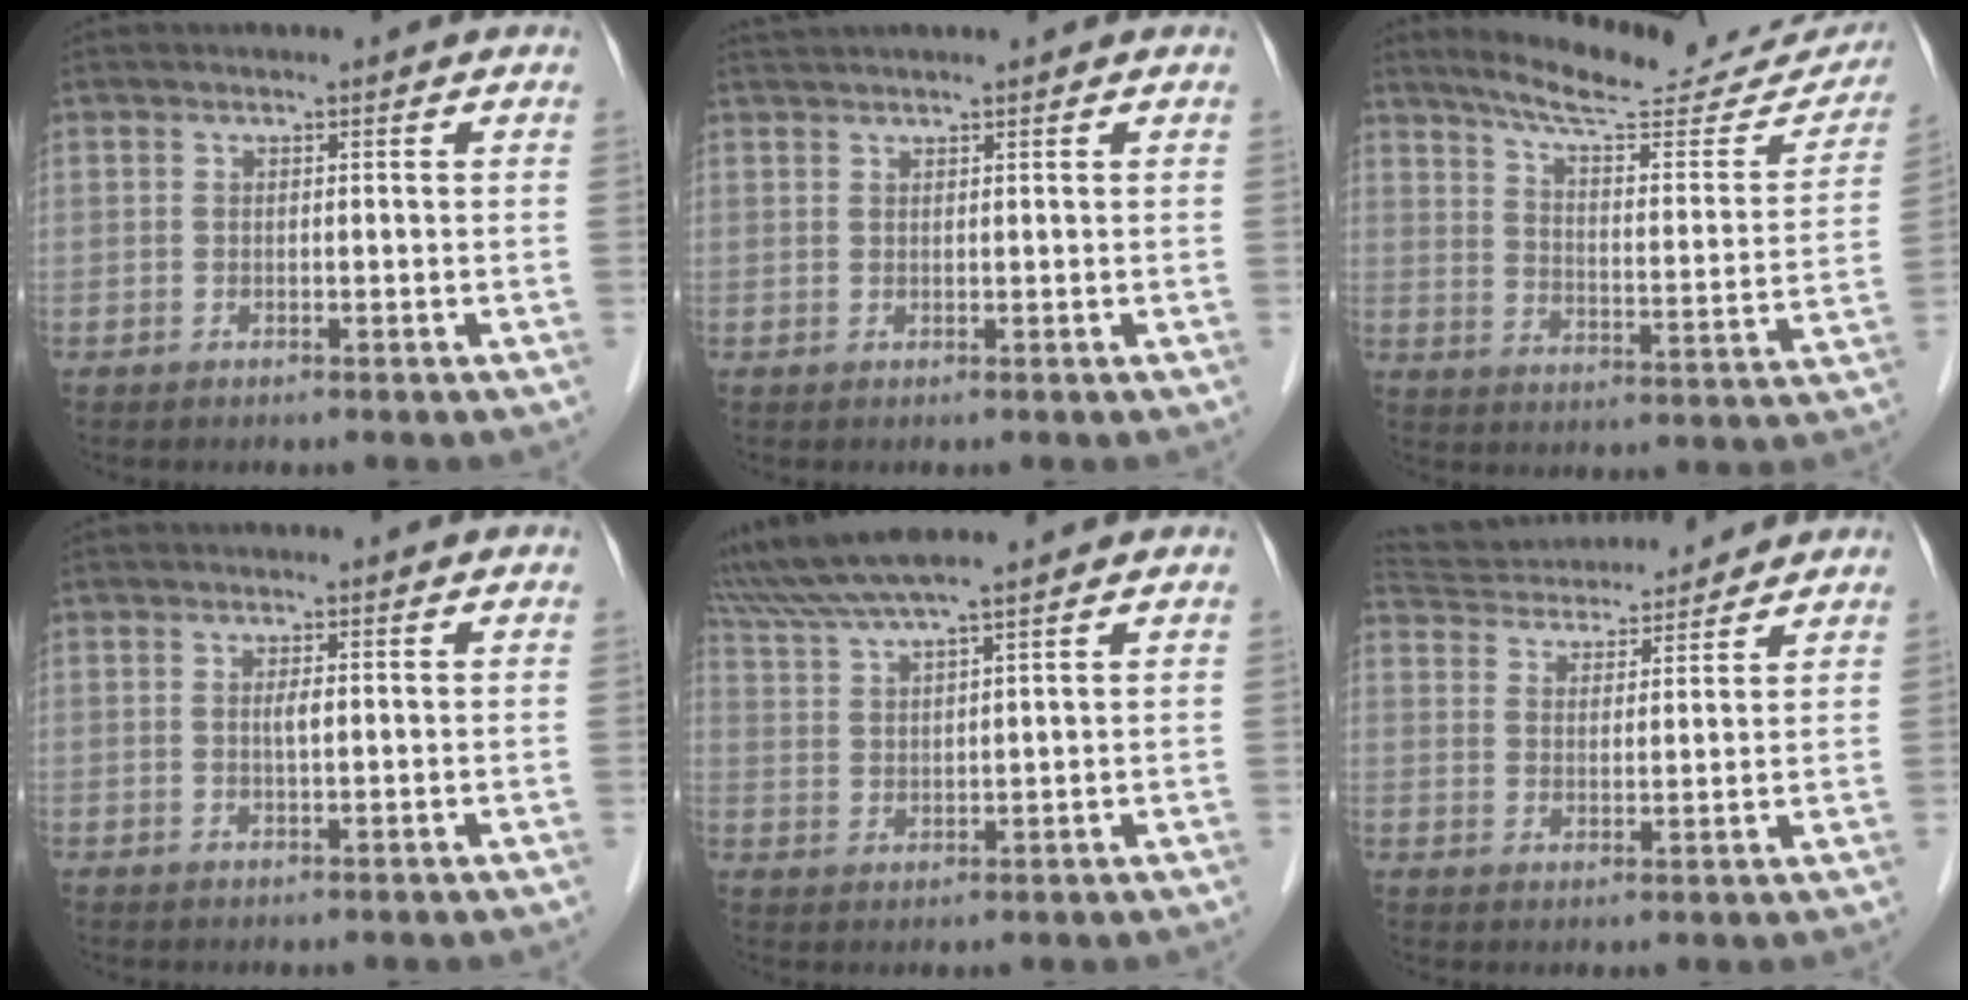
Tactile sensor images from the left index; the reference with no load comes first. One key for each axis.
{"total": 3.1, "fx": 2.9, "fy": -0.1, "fz": 1.2, "tx": -0.015, "ty": 0.033, "tz": 0.053}
{"total": 20.5, "fx": 18.6, "fy": 3.7, "fz": 7.6, "tx": -0.103, "ty": -0.030, "tz": 0.246}
{"total": 1.1, "fx": 0.2, "fy": 0.1, "fz": 1.0, "tx": -0.022, "ty": -0.001, "tz": 0.003}
{"total": 11.0, "fx": 9.6, "fy": -0.5, "fz": 5.3, "tx": -0.108, "ty": 0.033, "tz": 0.173}
{"total": 14.4, "fx": 13.5, "fy": 3.1, "fz": 3.9, "tx": -0.076, "ty": 0.038, "tz": 0.217}